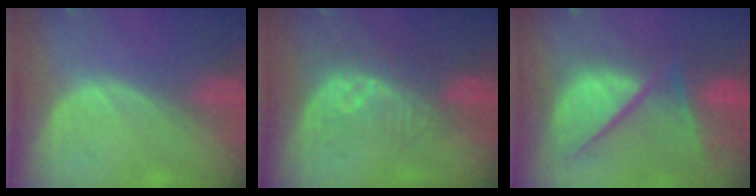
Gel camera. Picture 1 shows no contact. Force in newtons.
{"total": 8.3, "press": 7.3, "slide": 4.0}
{"total": 12.4, "press": 10.2, "slide": 7.0}